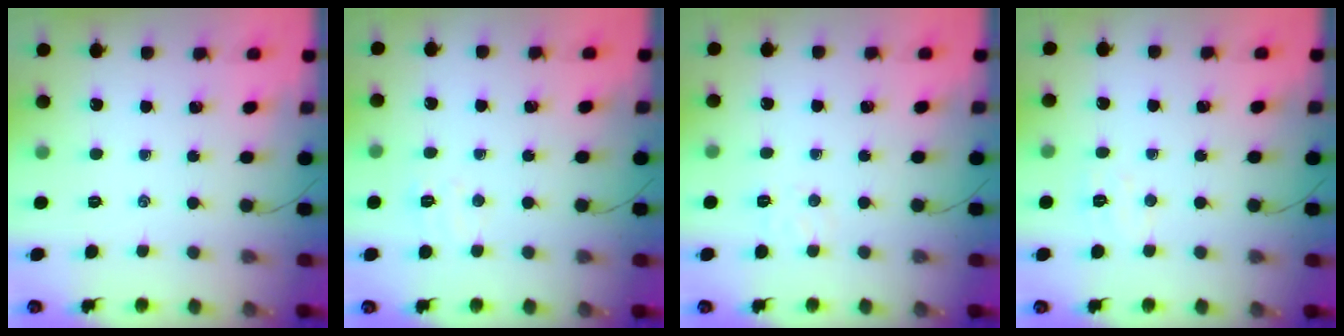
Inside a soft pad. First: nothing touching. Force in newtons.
{"total": 4.5, "press": 4.3, "slide": 1.2}
{"total": 3.7, "press": 3.6, "slide": 0.9}
{"total": 3.9, "press": 3.8, "slide": 1.0}